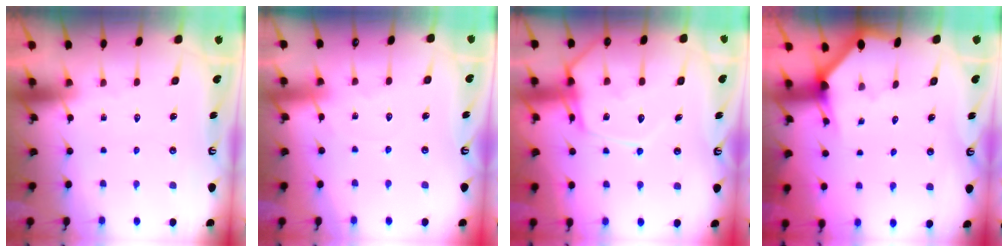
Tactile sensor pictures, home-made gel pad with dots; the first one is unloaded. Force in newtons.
{"total": 3.0, "press": 2.9, "slide": 0.4}
{"total": 13.2, "press": 13.1, "slide": 1.2}
{"total": 2.9, "press": 2.9, "slide": 0.2}